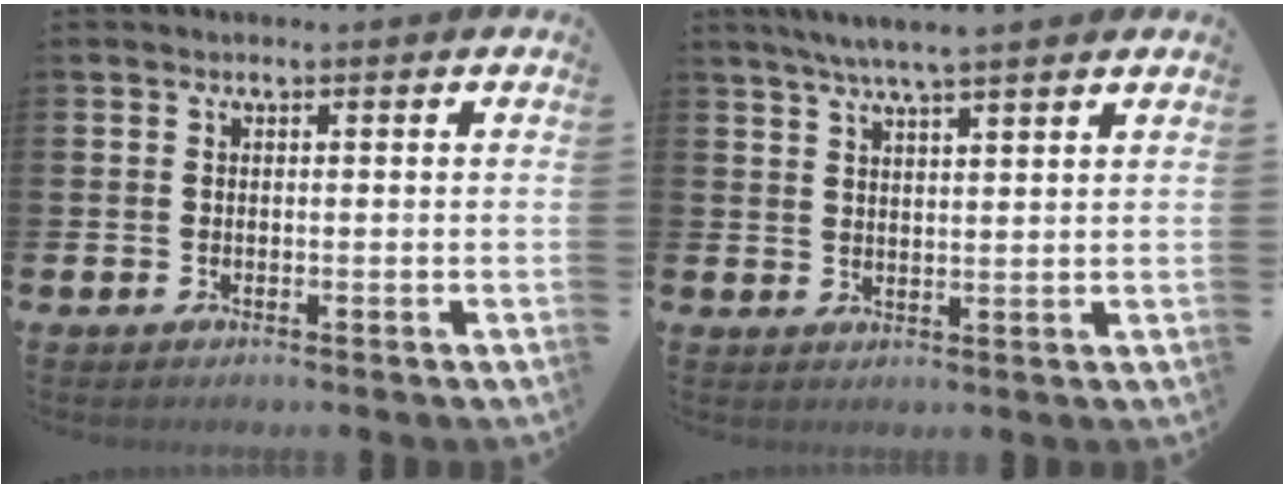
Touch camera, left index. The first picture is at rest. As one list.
[{"total": 5.2, "force": [4.7, -0.1, 2.1], "torque": [-0.052, -0.013, 0.084]}]